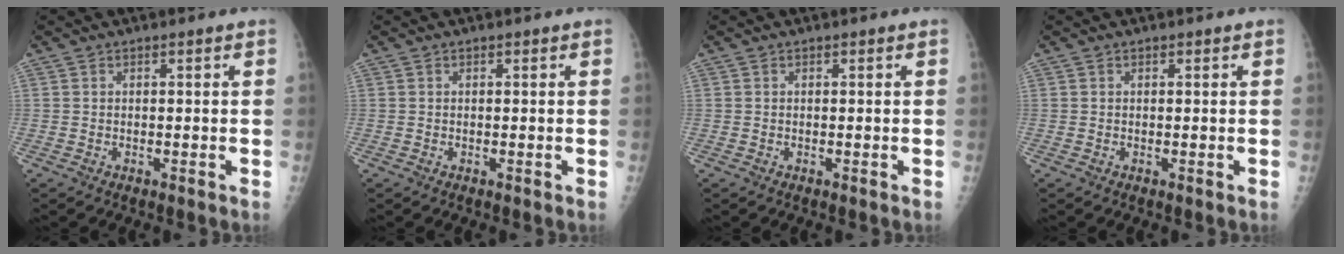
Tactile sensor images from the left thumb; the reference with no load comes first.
{"total": 0.0}
{"total": 0.0}
{"total": 0.0}